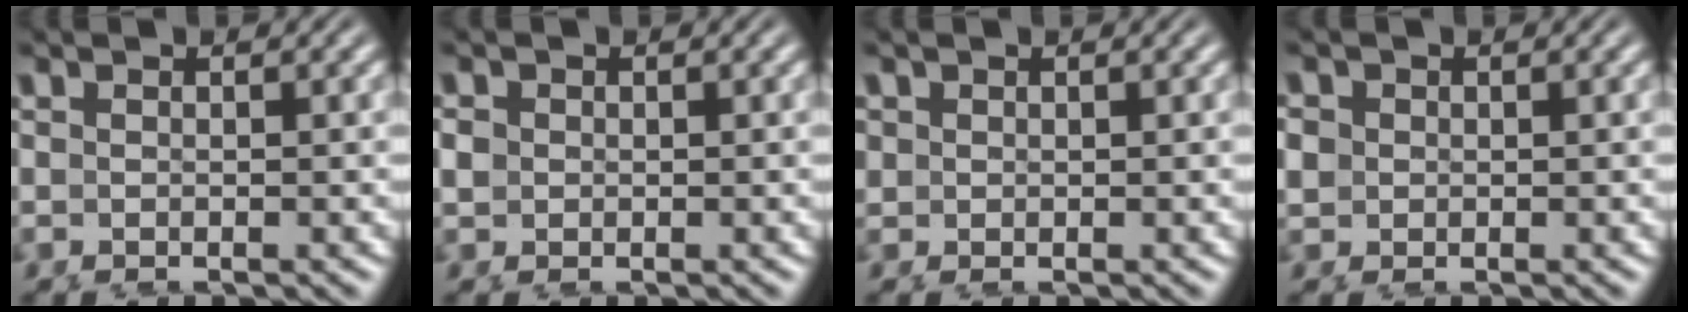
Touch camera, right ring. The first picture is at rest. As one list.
[{"total": 1.2, "force": [-0.2, 1.2, 0.4], "torque": [-0.021, -0.012, 0.005]}, {"total": 1.2, "force": [0.3, 1.2, 0.1], "torque": [-0.011, -0.012, 0.014]}, {"total": 2.1, "force": [0.0, 2.0, 0.6], "torque": [-0.027, -0.011, 0.007]}]